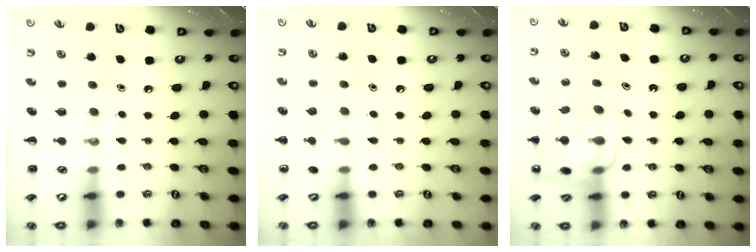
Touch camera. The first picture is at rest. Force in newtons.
{"total": 5.7, "press": 5.5, "slide": 1.6}
{"total": 12.8, "press": 12.5, "slide": 2.5}